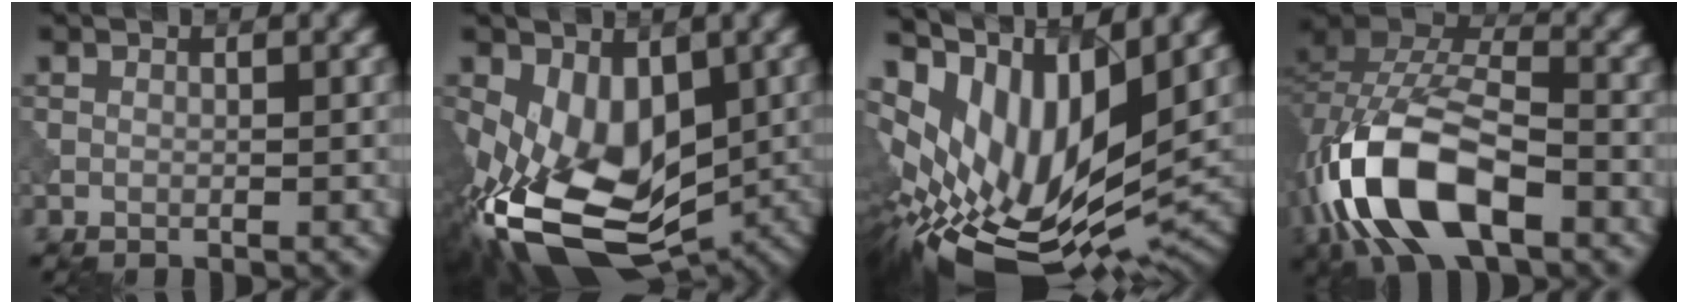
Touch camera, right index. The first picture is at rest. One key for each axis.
{"total": 11.7, "fx": -2.6, "fy": 7.4, "fz": 8.7, "tx": -0.176, "ty": -0.032, "tz": -0.032}
{"total": 14.5, "fx": 1.6, "fy": 6.7, "fz": 12.8, "tx": -0.224, "ty": 0.000, "tz": 0.038}
{"total": 12.9, "fx": -5.2, "fy": 6.5, "fz": 9.9, "tx": -0.207, "ty": -0.002, "tz": -0.096}